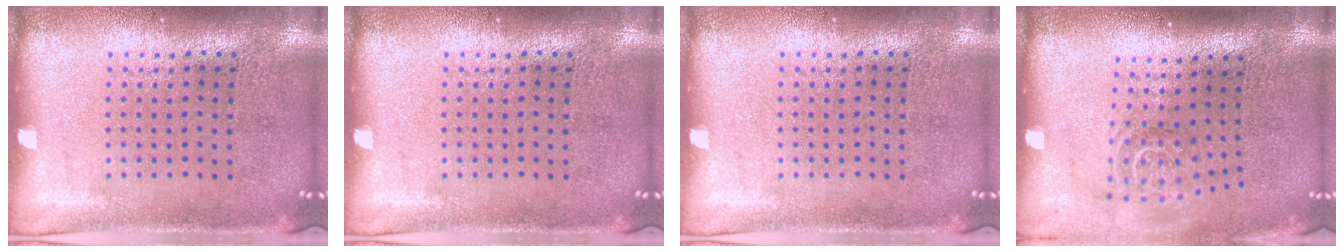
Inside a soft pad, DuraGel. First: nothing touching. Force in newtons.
{"total": 0.0}
{"total": 0.0}
{"total": 1.6, "press": 1.1, "slide": 1.1}